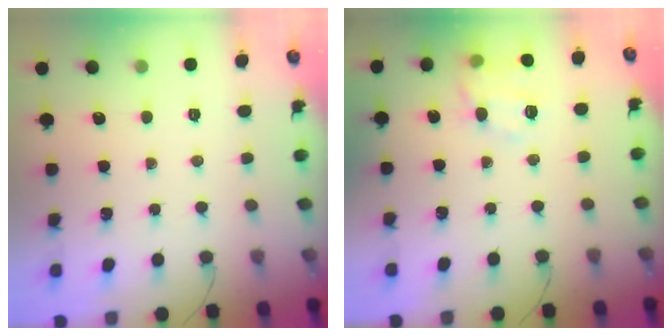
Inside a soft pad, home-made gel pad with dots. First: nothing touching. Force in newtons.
{"total": 10.1, "press": 10.1, "slide": 0.8}